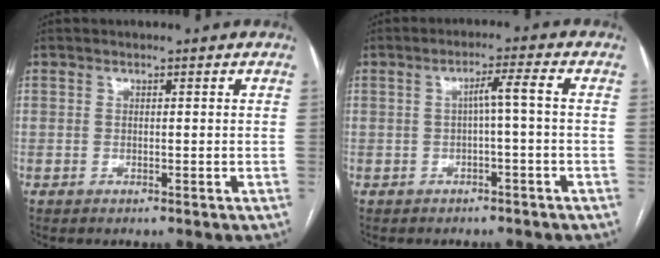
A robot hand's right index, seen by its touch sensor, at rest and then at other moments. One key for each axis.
{"total": 3.5, "fx": -0.4, "fy": -0.2, "fz": 3.5, "tx": -0.060, "ty": 0.015, "tz": -0.004}